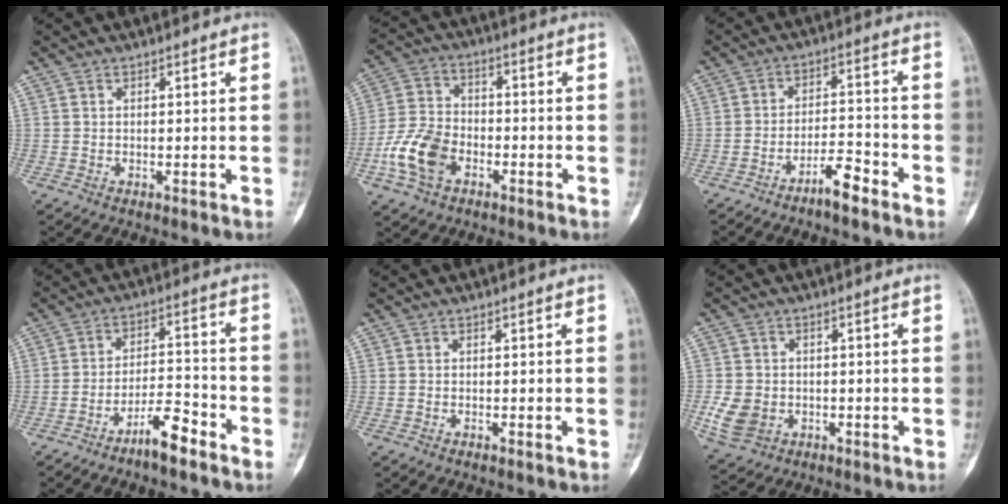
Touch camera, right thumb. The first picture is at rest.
{"total": 10.9, "force": [-4.4, 7.2, 6.9], "torque": [-0.137, 0.023, -0.089]}
{"total": 5.8, "force": [-4.3, 1.1, 3.7], "torque": [-0.061, 0.036, -0.077]}
{"total": 7.5, "force": [-5.4, 1.7, 4.9], "torque": [-0.080, 0.049, -0.097]}
{"total": 0.0}
{"total": 6.6, "force": [-1.5, 5.3, 3.6], "torque": [-0.061, 0.005, -0.020]}